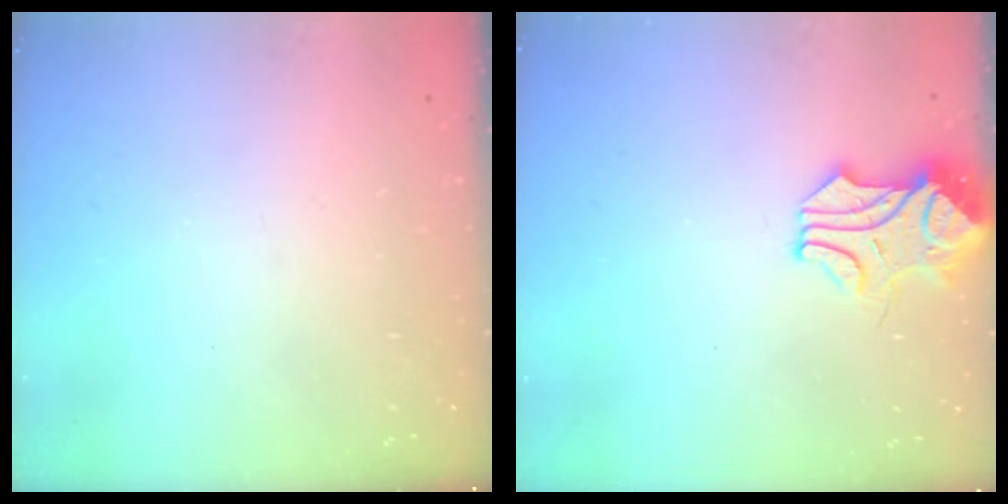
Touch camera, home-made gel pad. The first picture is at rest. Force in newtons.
{"total": 1.4, "press": 1.3, "slide": 0.5}